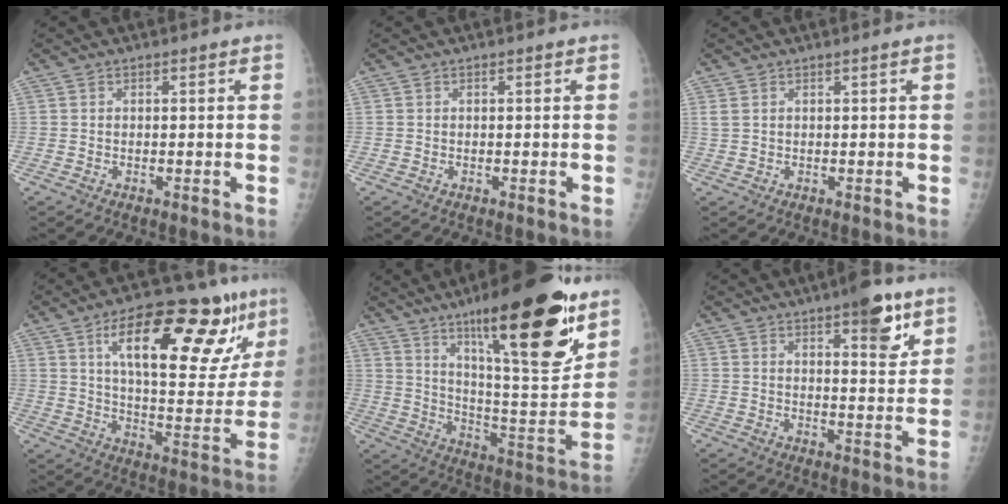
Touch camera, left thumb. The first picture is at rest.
{"total": 0.0}
{"total": 1.2, "force": [0.7, 0.2, 1.0], "torque": [-0.030, 0.007, 0.022]}
{"total": 25.6, "force": [12.6, 9.2, 20.2], "torque": [-0.258, -0.024, 0.196]}
{"total": 26.7, "force": [15.9, 6.2, 20.6], "torque": [-0.287, -0.076, 0.257]}
{"total": 8.8, "force": [5.2, 2.6, 6.7], "torque": [-0.075, -0.028, 0.071]}